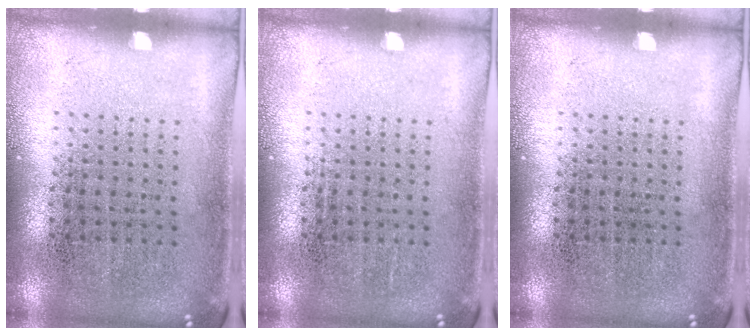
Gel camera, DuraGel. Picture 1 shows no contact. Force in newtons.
{"total": 0.0}
{"total": 0.0}